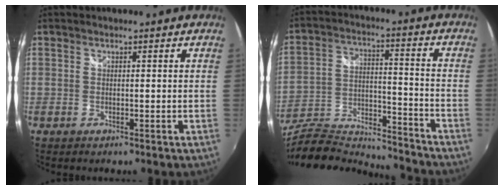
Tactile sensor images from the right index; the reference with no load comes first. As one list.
[{"total": 20.3, "force": [-16.8, 6.0, 9.6], "torque": [-0.191, -0.010, -0.267]}]